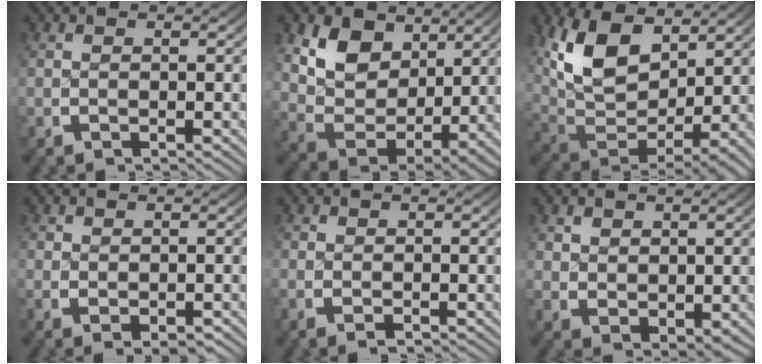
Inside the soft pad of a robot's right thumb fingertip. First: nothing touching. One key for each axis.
{"total": 9.5, "fx": 1.9, "fy": 6.8, "fz": 6.4, "tx": -0.146, "ty": -0.039, "tz": 0.043}
{"total": 11.5, "fx": 1.2, "fy": 7.2, "fz": 8.9, "tx": -0.211, "ty": -0.047, "tz": 0.048}
{"total": 1.4, "fx": -0.2, "fy": 0.8, "fz": 1.1, "tx": -0.017, "ty": -0.010, "tz": 0.004}
{"total": 0.7, "fx": -0.2, "fy": 0.5, "fz": 0.5, "tx": -0.013, "ty": -0.004, "tz": -0.004}
{"total": 2.1, "fx": 0.8, "fy": 1.5, "fz": 1.2, "tx": -0.016, "ty": -0.011, "tz": 0.028}